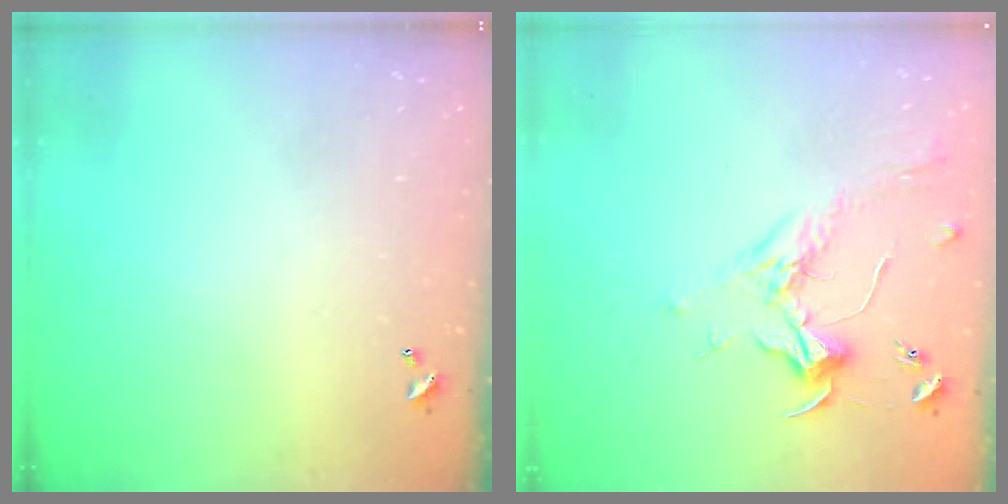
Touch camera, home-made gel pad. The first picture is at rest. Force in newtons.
{"total": 1.8, "press": 1.7, "slide": 0.7}